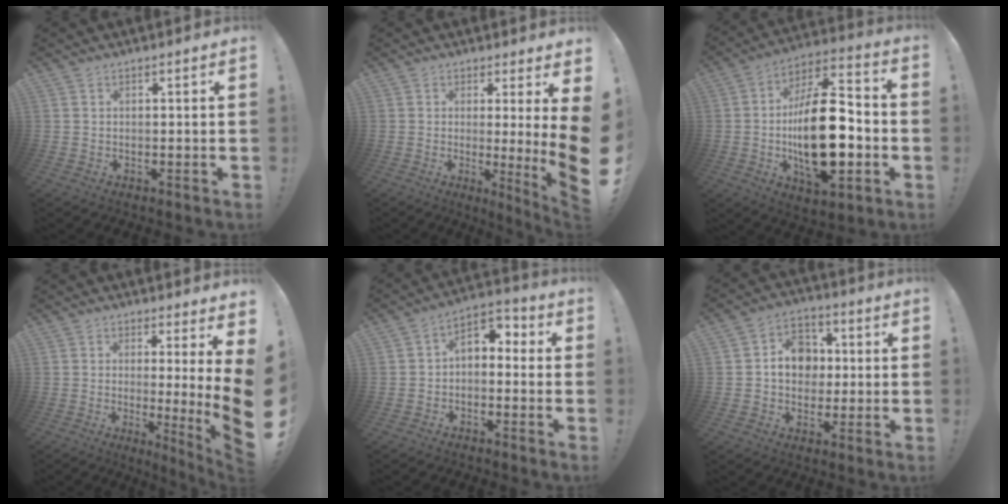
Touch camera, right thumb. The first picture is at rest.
{"total": 8.1, "force": [1.3, -1.0, 8.0], "torque": [-0.102, -0.052, 0.016]}
{"total": 25.8, "force": [-4.0, 12.3, 22.3], "torque": [-0.389, 0.009, -0.063]}
{"total": 7.9, "force": [1.2, -1.0, 7.8], "torque": [-0.090, -0.061, 0.014]}
{"total": 4.6, "force": [-1.5, 3.5, 2.6], "torque": [-0.036, 0.010, -0.025]}
{"total": 11.1, "force": [0.7, 9.5, 5.7], "torque": [-0.067, 0.011, 0.019]}